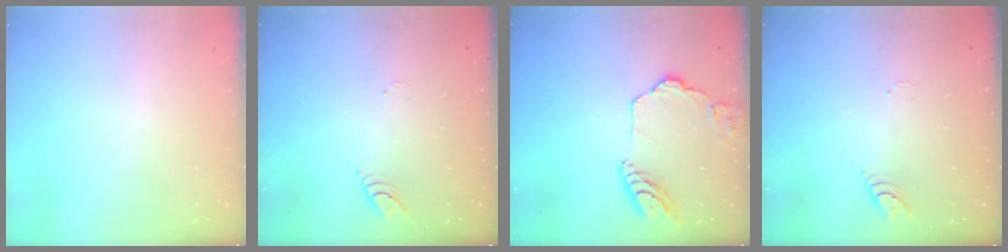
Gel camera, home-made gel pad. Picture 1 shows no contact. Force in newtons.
{"total": 3.0, "press": 3.0, "slide": 0.3}
{"total": 13.1, "press": 13.0, "slide": 1.4}
{"total": 3.0, "press": 3.0, "slide": 0.3}